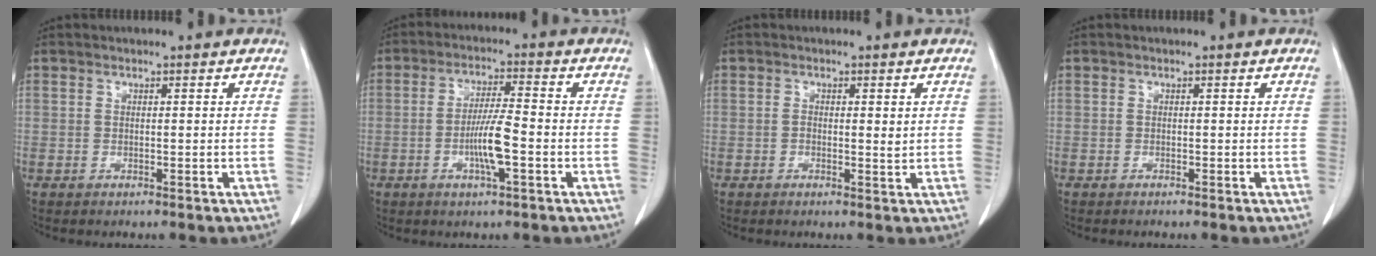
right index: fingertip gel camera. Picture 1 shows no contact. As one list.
[{"total": 6.7, "force": [-1.9, 0.4, 6.4], "torque": [-0.125, -0.002, -0.037]}, {"total": 0.7, "force": [0.0, 0.2, 0.7], "torque": [-0.014, -0.001, 0.001]}, {"total": 0.0}]